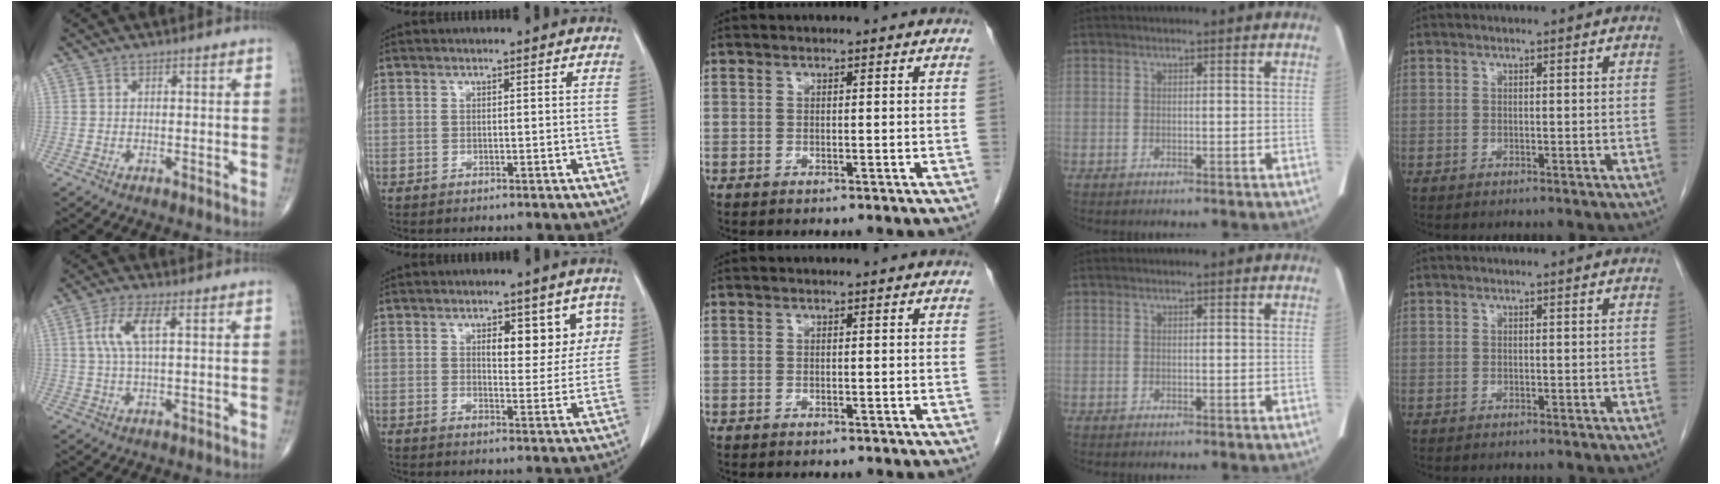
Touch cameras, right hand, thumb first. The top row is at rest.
{"thumb": {"total": 6.1, "force": [1.6, 1.9, 5.5], "torque": [-0.133, 0.007, 0.035]}, "index": {"total": 8.0, "force": [3.1, 3.7, 6.3], "torque": [-0.063, 0.013, 0.039]}, "middle": {"total": 0.6, "force": [0.3, -0.3, -0.3], "torque": [0.001, -0.001, 0.003]}}